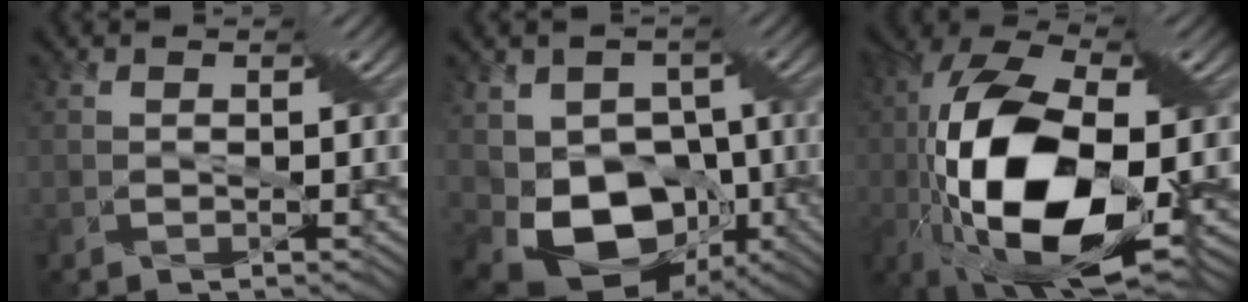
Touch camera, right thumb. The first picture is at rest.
{"total": 12.0, "force": [-3.1, 8.8, 7.6], "torque": [-0.139, -0.029, -0.047]}
{"total": 18.4, "force": [-4.0, 8.3, 15.9], "torque": [-0.352, -0.018, -0.065]}